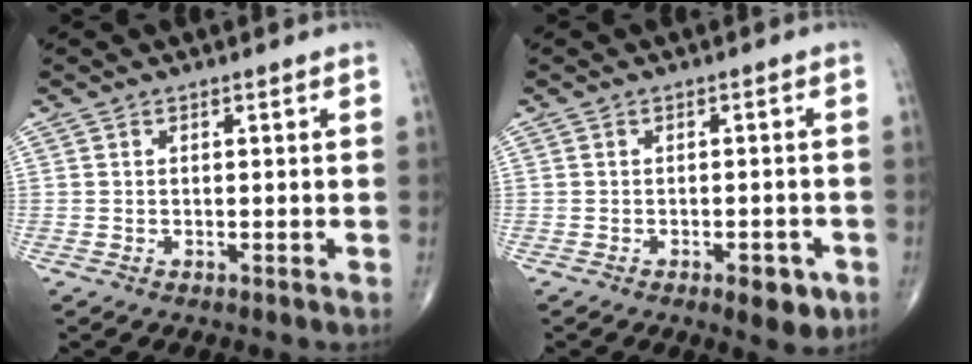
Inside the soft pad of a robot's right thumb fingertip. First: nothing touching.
{"total": 4.8, "force": [-2.3, 2.1, 3.6], "torque": [-0.033, 0.004, -0.024]}